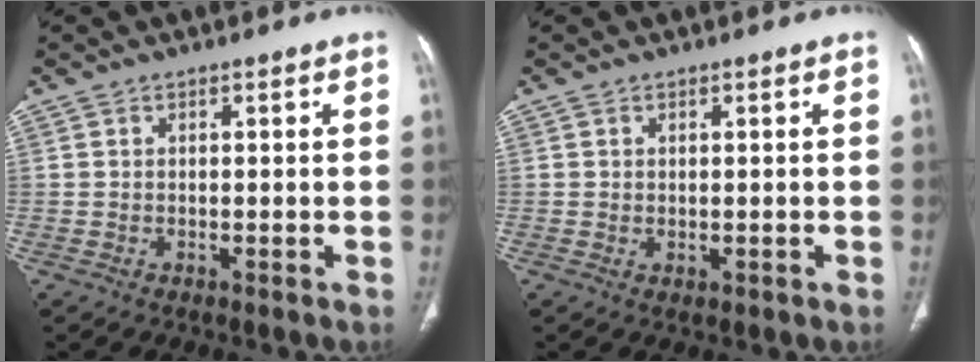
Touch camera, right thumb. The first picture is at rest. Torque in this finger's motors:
{"motor_torque": [-0.50, -0.09, -0.27, -0.13, -0.04]}